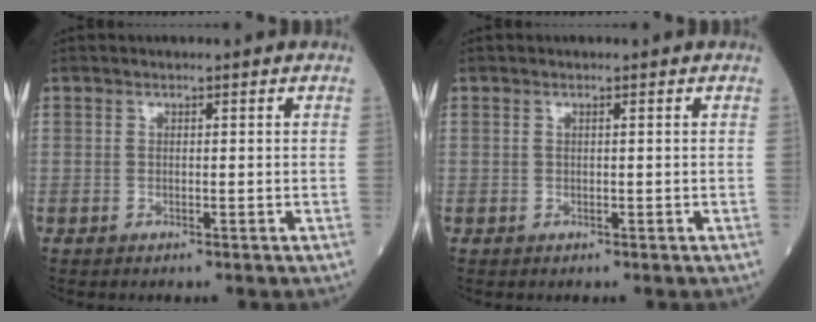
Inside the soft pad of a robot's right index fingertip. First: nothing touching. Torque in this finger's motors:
{"motor_torque": [0.02, -0.01, 0.07, -0.01]}